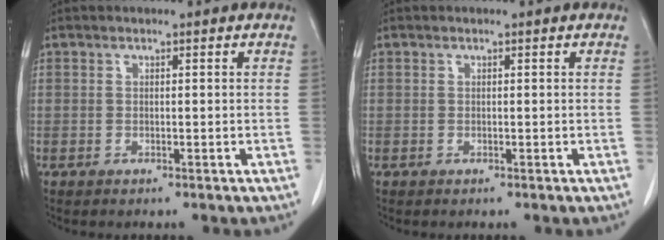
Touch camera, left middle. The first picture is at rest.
{"total": 0.0}